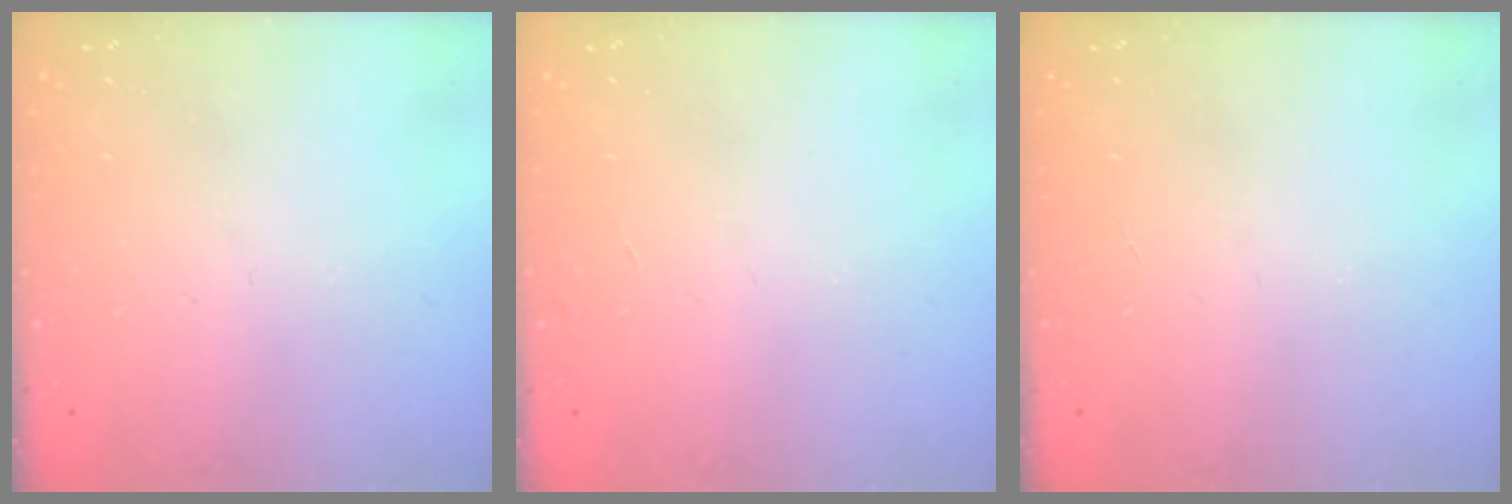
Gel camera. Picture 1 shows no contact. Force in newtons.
{"total": 0.0}
{"total": 0.0}